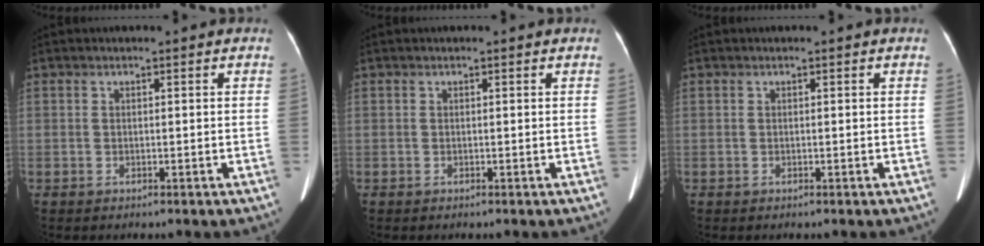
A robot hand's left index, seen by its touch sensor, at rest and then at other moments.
{"total": 1.0, "force": [0.9, 0.2, 0.4], "torque": [-0.001, 0.002, 0.008]}
{"total": 0.0}